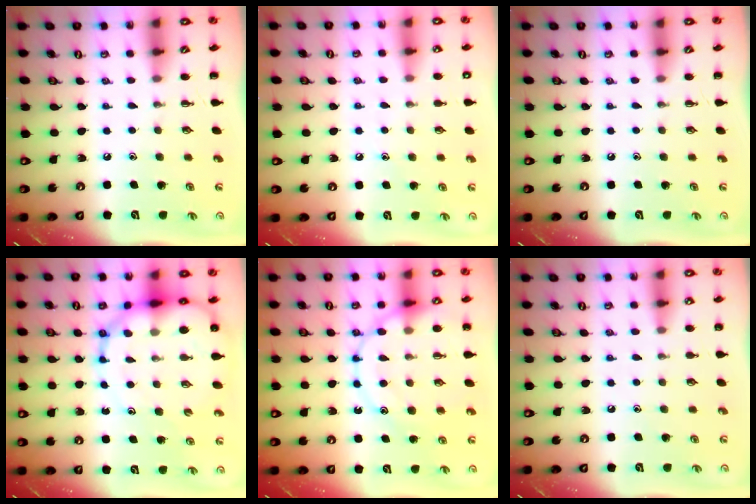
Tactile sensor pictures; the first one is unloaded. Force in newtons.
{"total": 6.0, "press": 5.8, "slide": 1.7}
{"total": 0.0}
{"total": 14.1, "press": 13.6, "slide": 3.7}
{"total": 17.0, "press": 16.9, "slide": 1.9}
{"total": 6.8, "press": 6.6, "slide": 1.5}